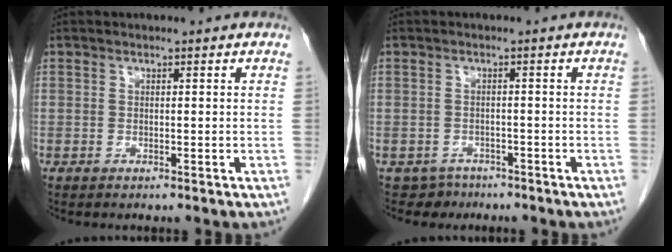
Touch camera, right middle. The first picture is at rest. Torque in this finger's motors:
{"motor_torque": [-0.42, -0.15, -0.08, -0.01]}